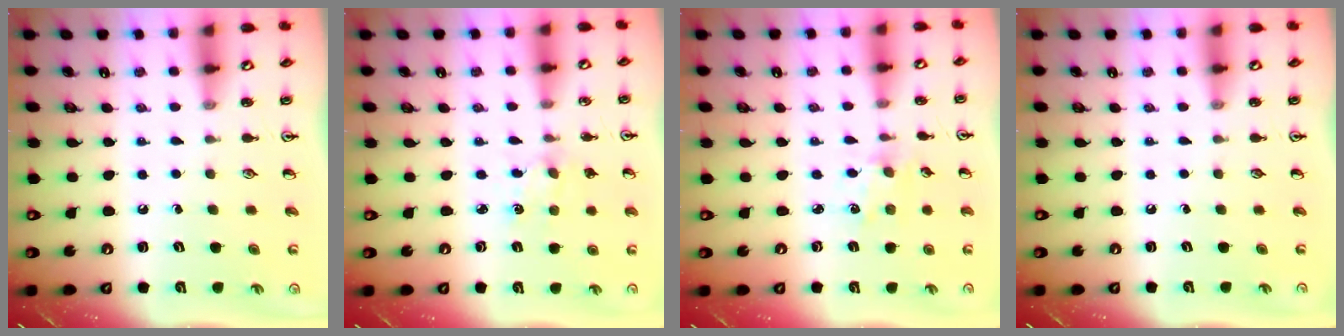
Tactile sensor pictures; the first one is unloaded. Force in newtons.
{"total": 2.7, "press": 2.7, "slide": 0.4}
{"total": 2.1, "press": 2.0, "slide": 0.3}
{"total": 0.0}